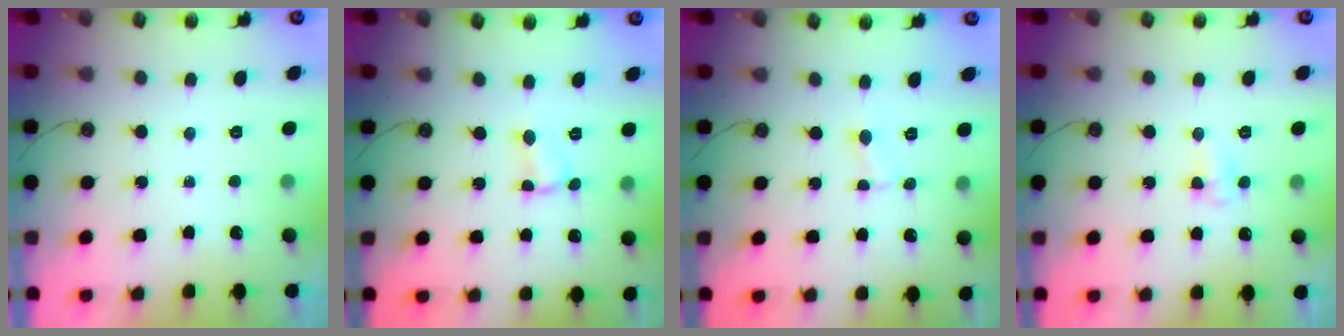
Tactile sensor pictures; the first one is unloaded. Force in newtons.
{"total": 1.5, "press": 1.4, "slide": 0.2}
{"total": 1.1, "press": 1.0, "slide": 0.3}
{"total": 3.9, "press": 3.9, "slide": 0.7}